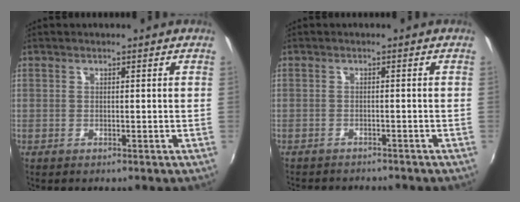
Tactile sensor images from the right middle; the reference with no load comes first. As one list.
[{"total": 5.8, "force": [-5.4, 1.2, 1.6], "torque": [-0.045, -0.016, -0.081]}]